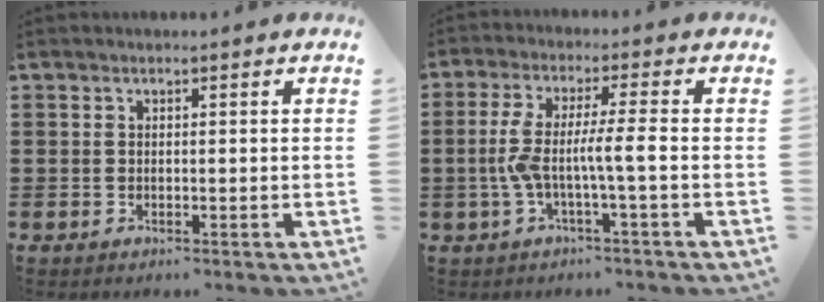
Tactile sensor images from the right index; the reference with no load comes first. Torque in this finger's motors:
{"motor_torque": [1.26, -0.51, 0.29, 0.21]}